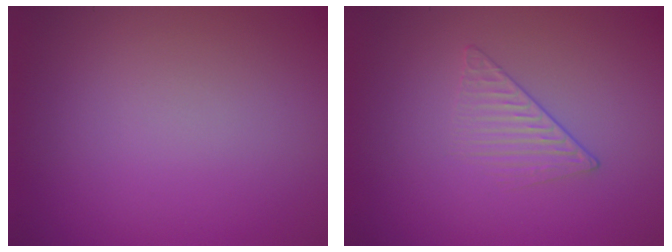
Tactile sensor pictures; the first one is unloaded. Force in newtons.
{"total": 1.5, "press": 0.7, "slide": 1.3}